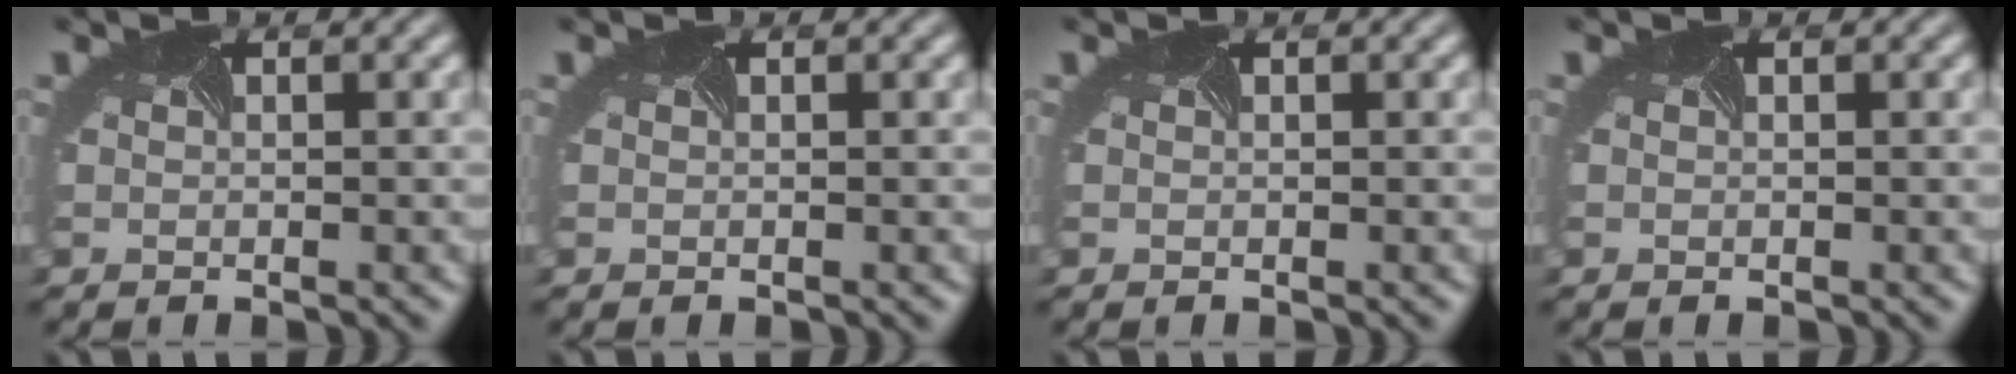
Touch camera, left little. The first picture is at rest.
{"total": 0.0}
{"total": 0.0}
{"total": 0.0}